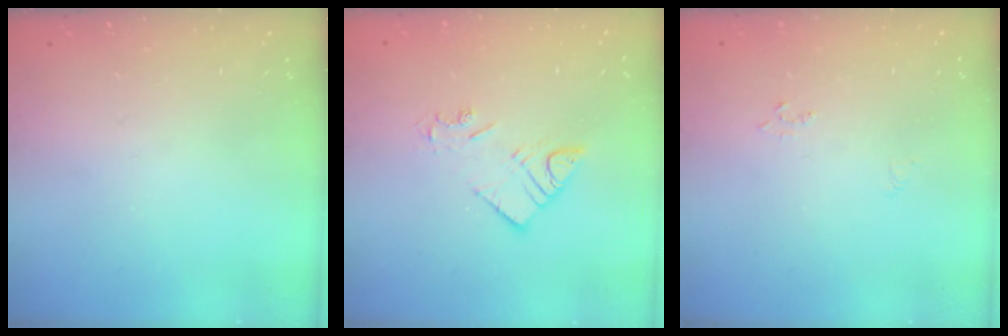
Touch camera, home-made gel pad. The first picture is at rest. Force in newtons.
{"total": 7.5, "press": 7.5, "slide": 0.5}
{"total": 2.3, "press": 2.3, "slide": 0.2}